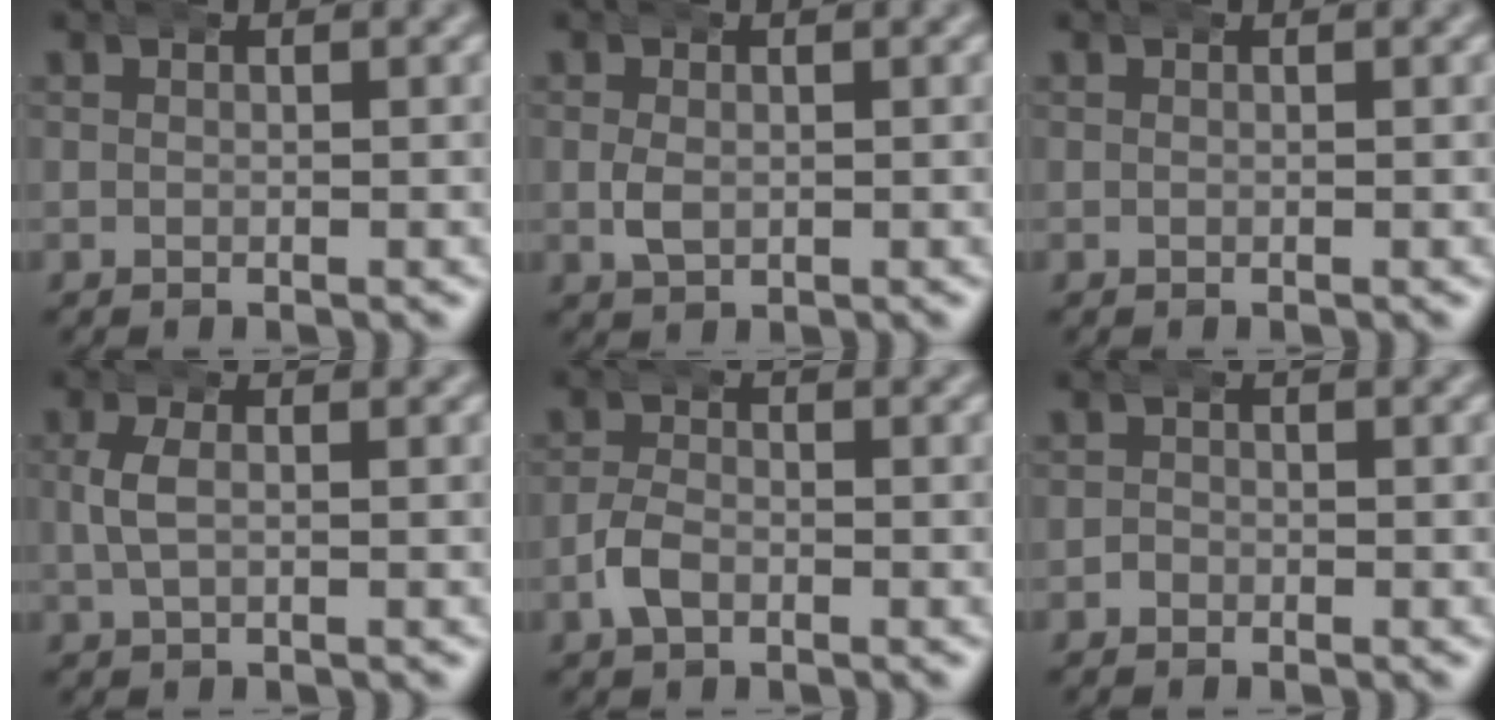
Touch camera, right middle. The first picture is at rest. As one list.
[{"total": 1.6, "force": [-0.2, 1.1, 1.2], "torque": [-0.034, -0.008, 0.007]}, {"total": 0.0}, {"total": 2.1, "force": [0.1, 1.0, 1.8], "torque": [-0.051, 0.000, 0.007]}, {"total": 2.2, "force": [-1.2, 1.3, 1.3], "torque": [-0.036, -0.002, -0.022]}, {"total": 0.8, "force": [-0.6, 0.5, 0.0], "torque": [-0.003, -0.003, -0.010]}]